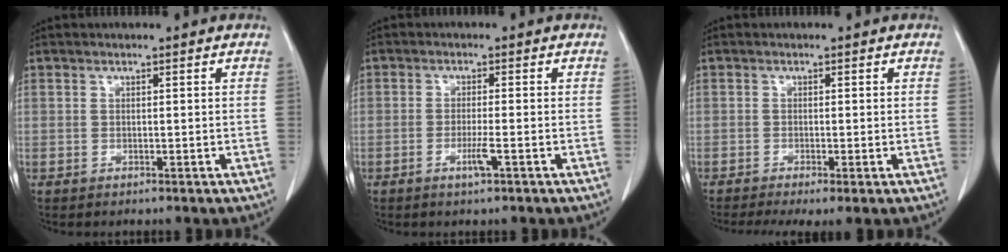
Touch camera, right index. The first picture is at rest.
{"total": 2.6, "force": [-1.2, -0.1, 2.3], "torque": [-0.045, -0.004, -0.023]}
{"total": 4.7, "force": [-3.1, 0.6, 3.4], "torque": [-0.057, -0.017, -0.053]}